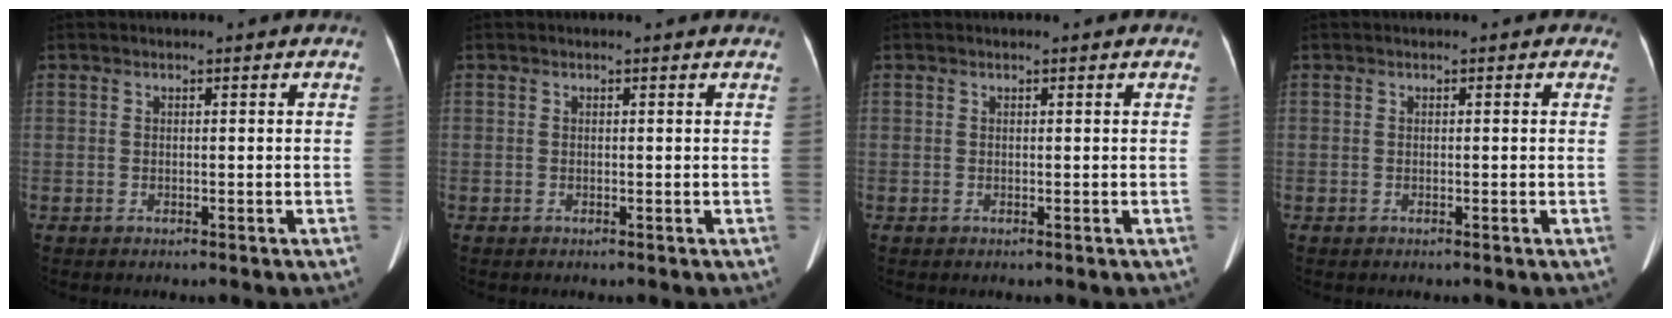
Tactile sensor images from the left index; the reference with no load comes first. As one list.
[{"total": 0.6, "force": [0.5, 0.4, 0.0], "torque": [-0.006, 0.006, 0.001]}, {"total": 0.6, "force": [0.5, 0.1, 0.1], "torque": [-0.006, 0.005, 0.006]}, {"total": 0.0}]